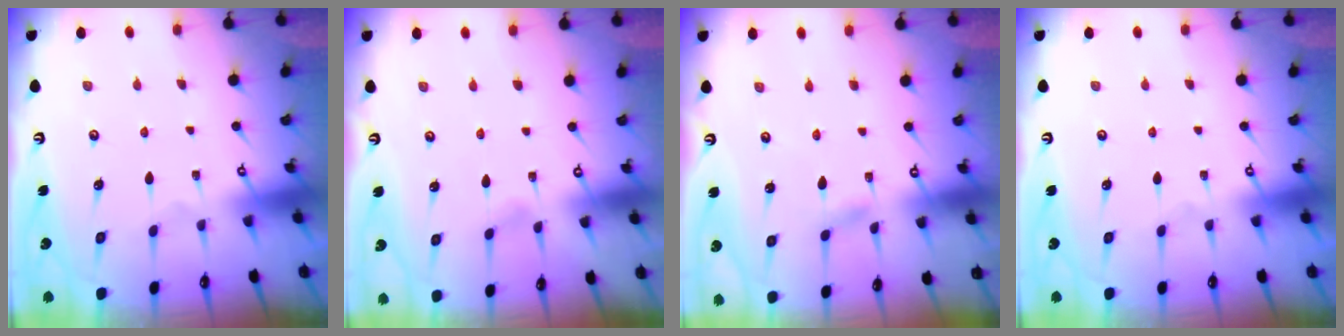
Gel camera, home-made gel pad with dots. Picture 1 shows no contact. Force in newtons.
{"total": 0.9, "press": 0.9, "slide": 0.1}
{"total": 1.3, "press": 1.3, "slide": 0.1}
{"total": 0.0}